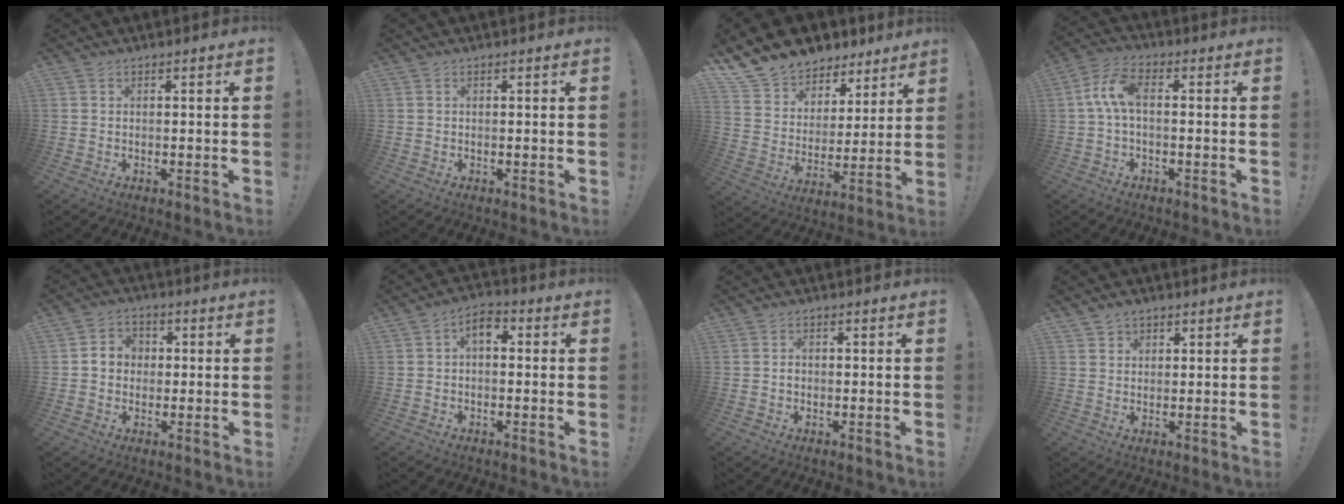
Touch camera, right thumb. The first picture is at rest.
{"total": 0.0}
{"total": 12.0, "force": [9.4, 7.1, 1.9], "torque": [-0.051, -0.075, 0.181]}
{"total": 8.0, "force": [0.0, 3.8, 7.1], "torque": [-0.144, 0.008, 0.002]}
{"total": 5.8, "force": [0.1, 5.3, 2.4], "torque": [-0.038, 0.015, 0.004]}
{"total": 4.7, "force": [0.5, 2.9, 3.7], "torque": [-0.053, 0.003, 0.006]}
{"total": 0.7, "force": [-0.4, 0.6, 0.3], "torque": [-0.006, 0.003, -0.007]}
{"total": 2.3, "force": [1.6, 1.7, 0.3], "torque": [-0.003, -0.008, 0.028]}